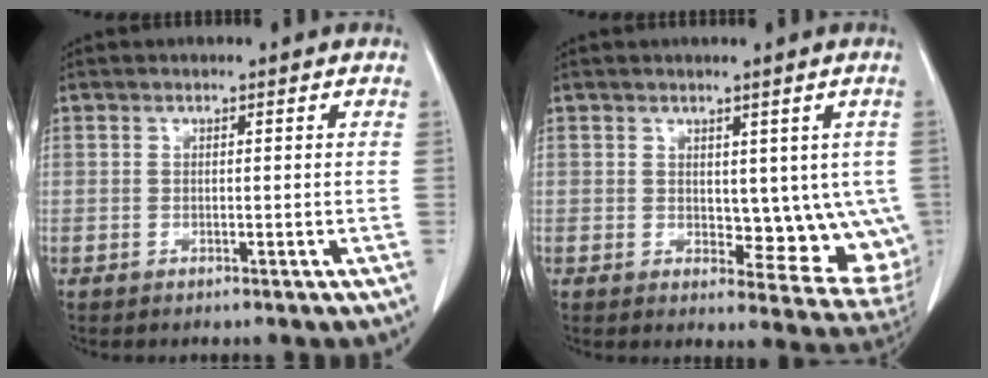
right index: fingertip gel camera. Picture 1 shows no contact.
{"total": 9.5, "force": [0.8, 5.1, 8.0], "torque": [-0.072, -0.010, 0.020]}